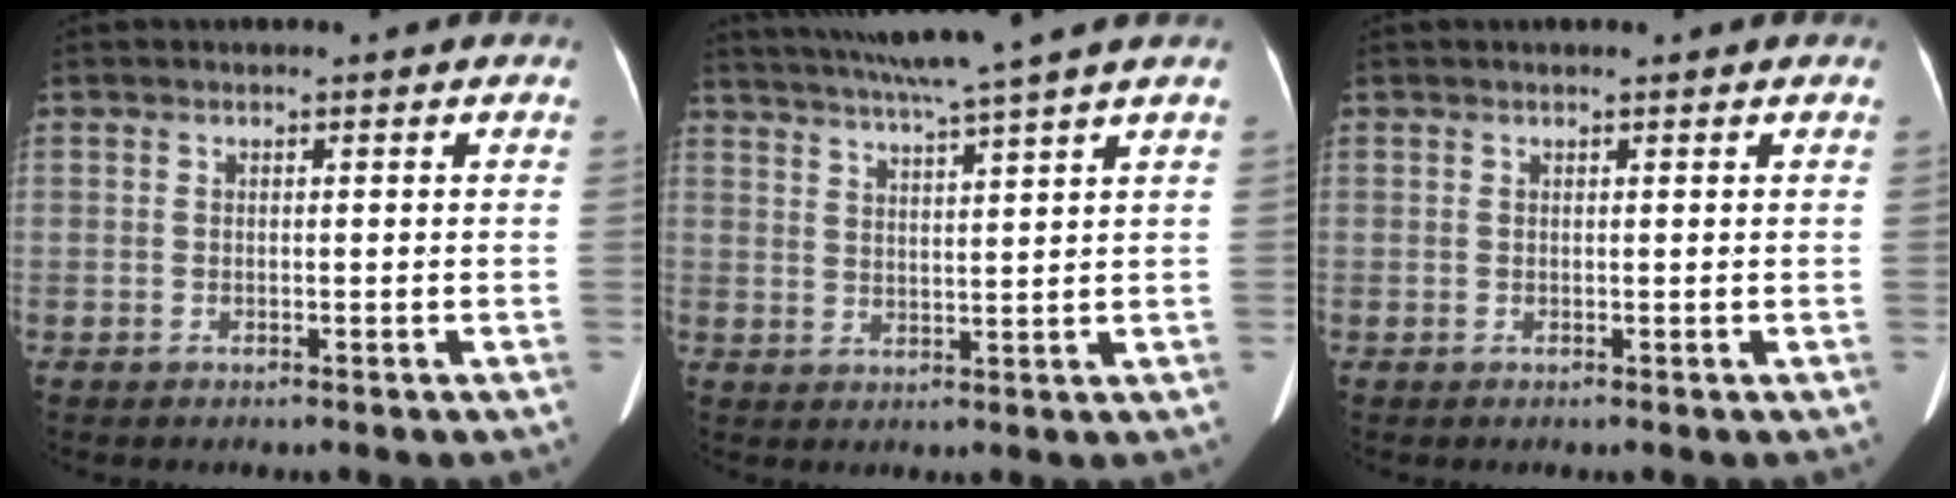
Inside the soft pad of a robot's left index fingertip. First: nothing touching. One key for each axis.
{"total": 11.0, "fx": 9.3, "fy": -2.2, "fz": 5.4, "tx": -0.097, "ty": 0.000, "tz": 0.141}
{"total": 1.0, "fx": 0.9, "fy": 0.0, "fz": 0.4, "tx": -0.009, "ty": 0.011, "tz": 0.014}